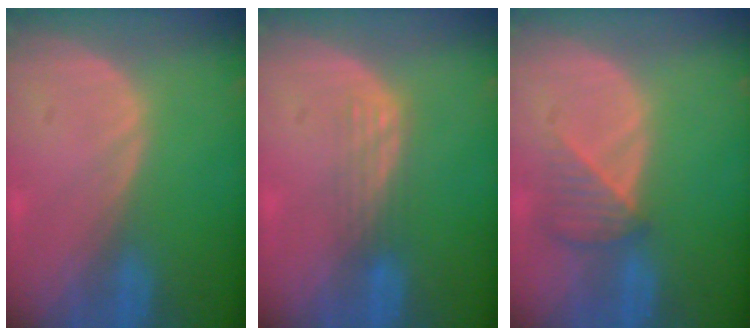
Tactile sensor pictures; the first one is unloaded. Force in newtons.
{"total": 2.9, "press": 2.6, "slide": 1.4}
{"total": 3.6, "press": 3.5, "slide": 1.0}